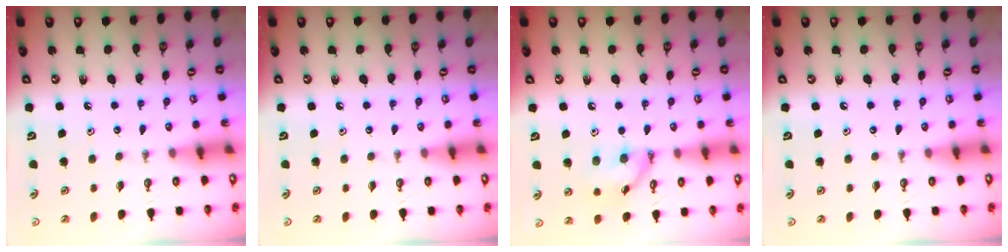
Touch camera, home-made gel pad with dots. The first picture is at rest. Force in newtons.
{"total": 0.0}
{"total": 12.3, "press": 12.3, "slide": 0.4}
{"total": 0.0}